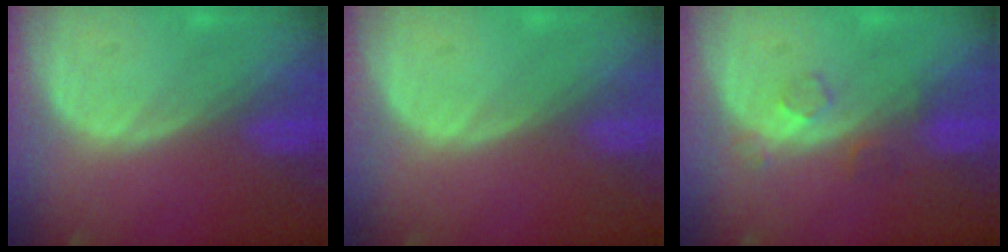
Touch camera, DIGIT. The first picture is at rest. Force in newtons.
{"total": 0.0}
{"total": 2.5, "press": 2.5, "slide": 0.3}